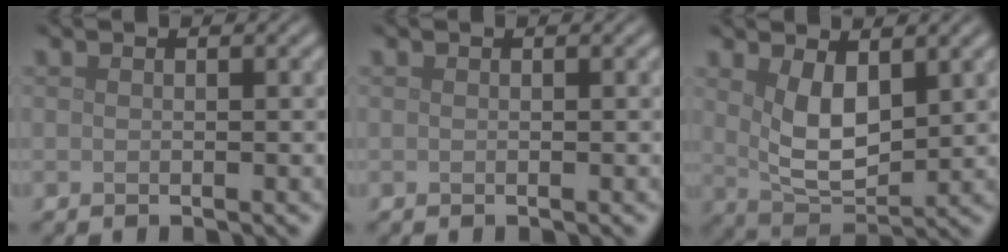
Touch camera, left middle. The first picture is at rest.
{"total": 0.0}
{"total": 4.9, "force": [1.7, 2.4, 4.0], "torque": [-0.086, -0.009, 0.038]}